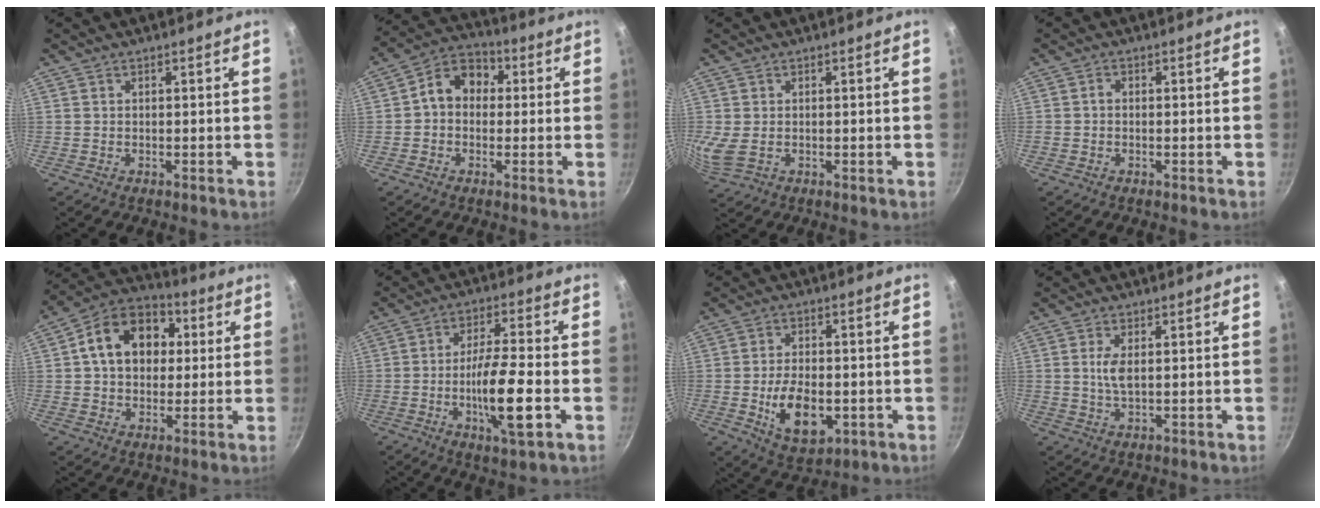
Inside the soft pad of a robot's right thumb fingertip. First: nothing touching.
{"total": 8.9, "force": [0.7, 7.2, 5.2], "torque": [-0.051, 0.025, -0.012]}
{"total": 4.0, "force": [0.2, 2.7, 3.0], "torque": [-0.059, -0.006, 0.009]}
{"total": 1.0, "force": [-0.2, 0.8, 0.5], "torque": [-0.009, 0.005, -0.005]}
{"total": 15.5, "force": [2.9, 11.6, 9.8], "torque": [-0.131, 0.026, 0.030]}
{"total": 12.7, "force": [-3.6, 3.0, 11.8], "torque": [-0.204, 0.017, -0.065]}
{"total": 11.4, "force": [-2.4, 6.7, 8.9], "torque": [-0.133, 0.000, -0.028]}
{"total": 3.3, "force": [0.6, 1.3, 3.0], "torque": [-0.063, -0.002, 0.013]}